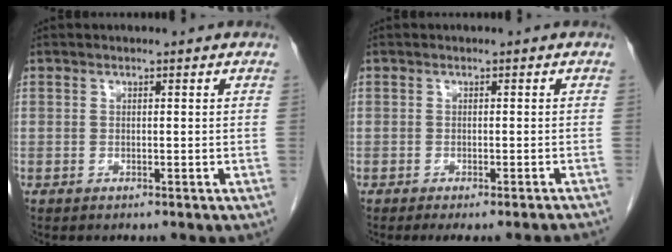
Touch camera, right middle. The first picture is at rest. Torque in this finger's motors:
{"motor_torque": [0.05, -0.03, 0.03, 0.02]}